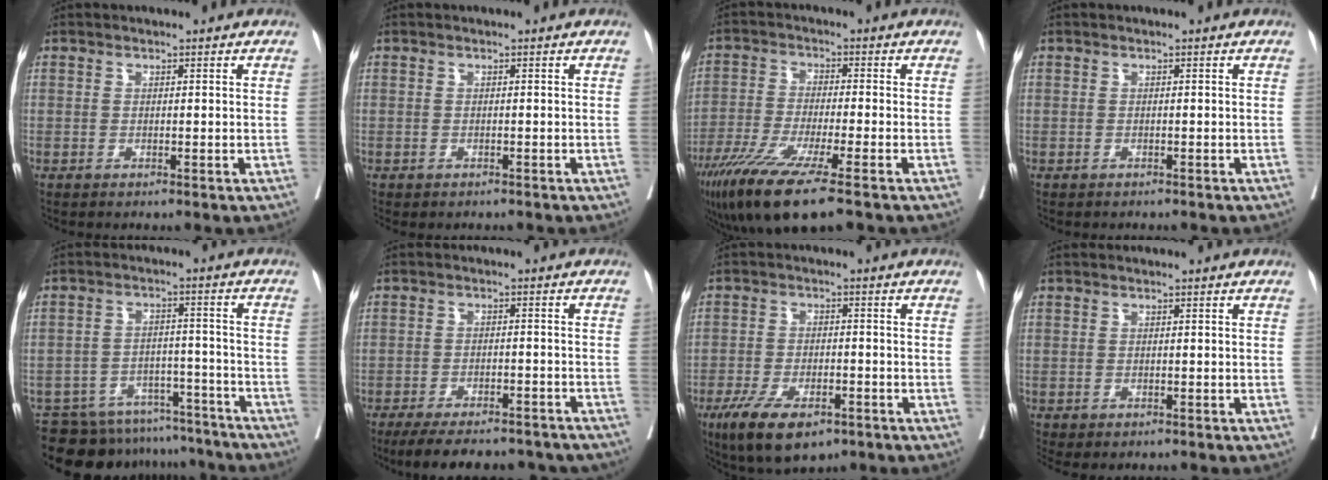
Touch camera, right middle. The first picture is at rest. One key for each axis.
{"total": 1.9, "fx": -1.6, "fy": 0.8, "fz": 0.7, "tx": -0.017, "ty": -0.005, "tz": -0.021}
{"total": 12.7, "fx": -8.3, "fy": 0.4, "fz": 9.5, "tx": -0.174, "ty": -0.039, "tz": -0.142}
{"total": 1.9, "fx": -1.7, "fy": 0.8, "fz": 0.5, "tx": -0.015, "ty": -0.004, "tz": -0.022}
{"total": 16.5, "fx": -15.1, "fy": 5.9, "fz": 3.3, "tx": -0.055, "ty": 0.020, "tz": -0.203}
{"total": 17.6, "fx": -15.6, "fy": 4.2, "fz": 7.2, "tx": -0.121, "ty": -0.011, "tz": -0.201}
{"total": 10.4, "fx": -6.6, "fy": 4.1, "fz": 6.9, "tx": -0.120, "ty": -0.013, "tz": -0.108}
{"total": 4.6, "fx": -3.5, "fy": 2.1, "fz": 2.3, "tx": -0.042, "ty": -0.004, "tz": -0.041}